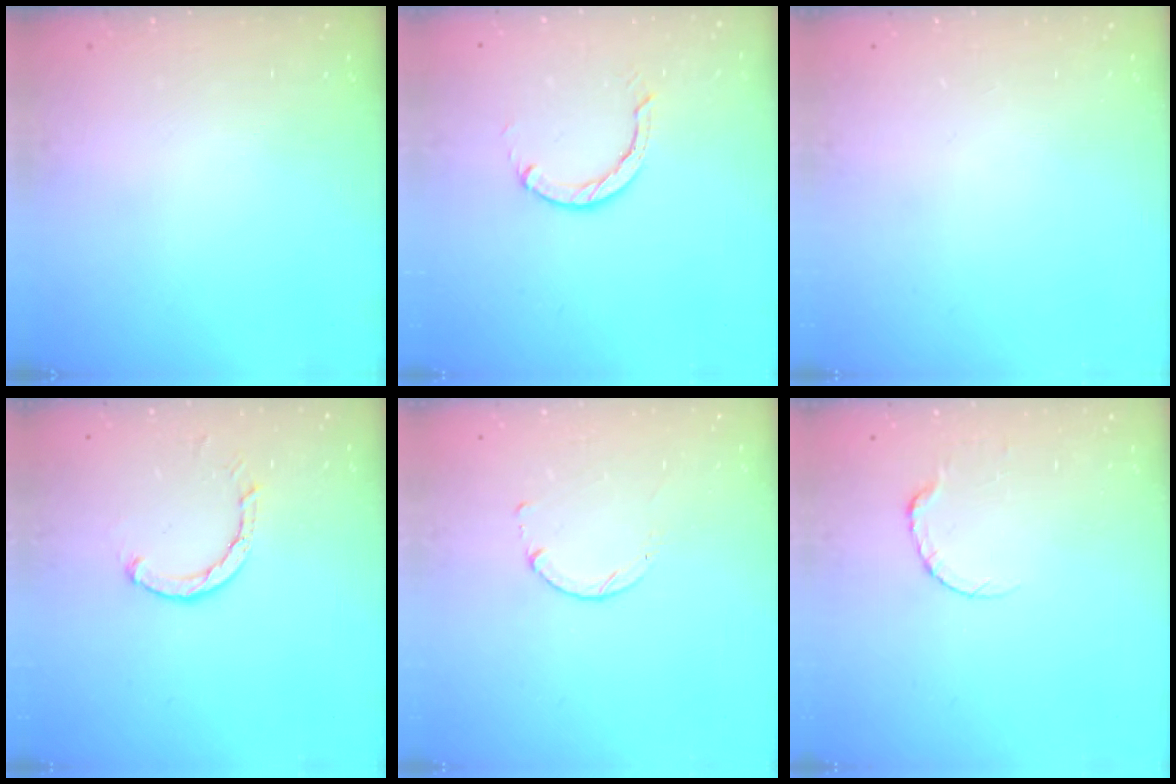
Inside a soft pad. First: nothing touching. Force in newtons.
{"total": 2.9, "press": 2.9, "slide": 0.4}
{"total": 0.0}
{"total": 2.6, "press": 2.6, "slide": 0.1}
{"total": 1.4, "press": 1.4, "slide": 0.2}
{"total": 3.9, "press": 3.8, "slide": 0.5}